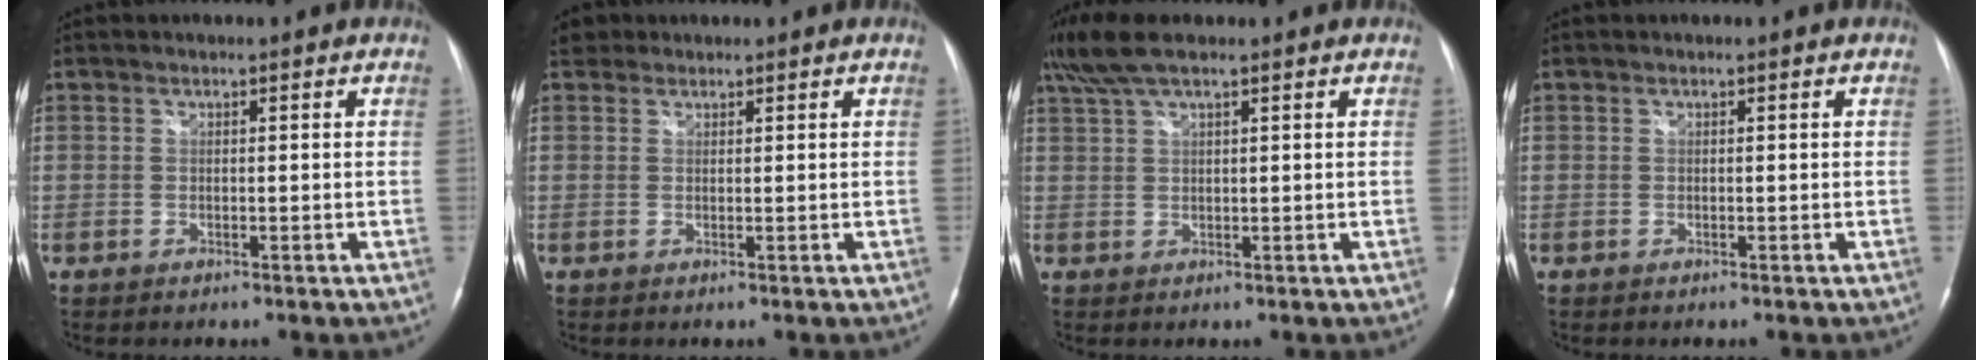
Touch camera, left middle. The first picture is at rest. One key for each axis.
{"total": 2.1, "fx": 1.5, "fy": 1.4, "fz": 0.0, "tx": -0.001, "ty": 0.016, "tz": 0.024}
{"total": 5.9, "fx": 4.4, "fy": 1.0, "fz": 3.7, "tx": -0.086, "ty": 0.028, "tz": 0.087}
{"total": 0.0}